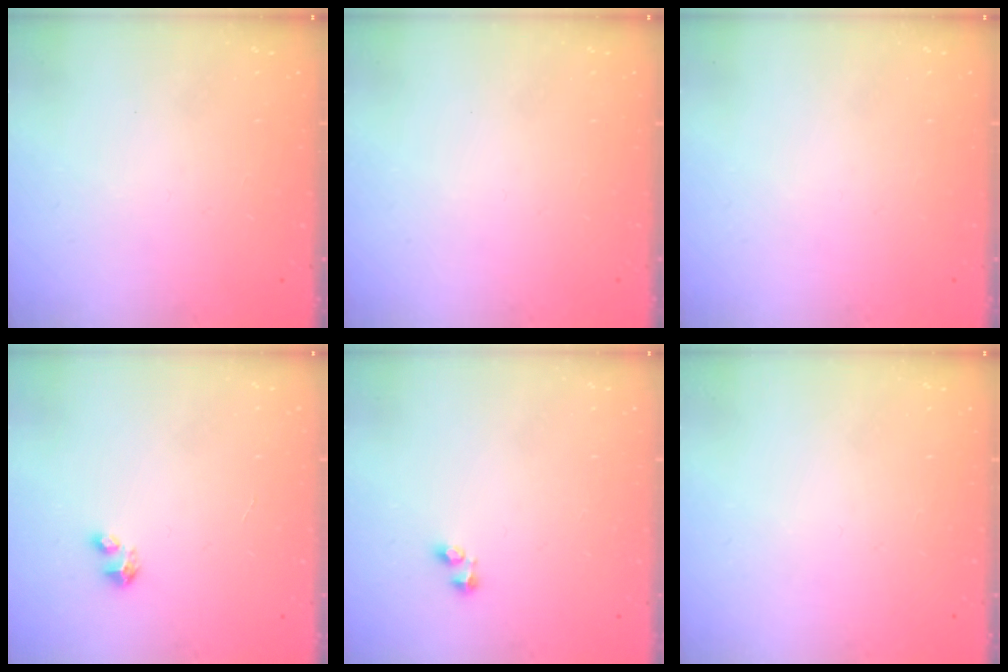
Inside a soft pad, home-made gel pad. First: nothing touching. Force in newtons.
{"total": 0.0}
{"total": 0.0}
{"total": 2.8, "press": 2.8, "slide": 0.1}
{"total": 1.9, "press": 1.9, "slide": 0.5}
{"total": 0.0}